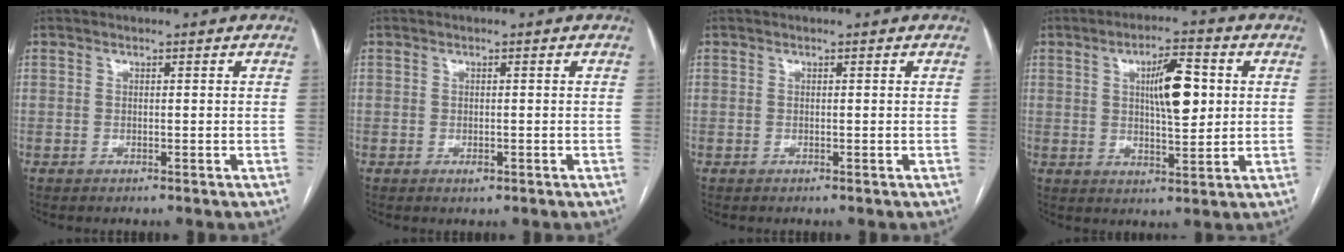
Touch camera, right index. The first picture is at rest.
{"total": 0.9, "force": [-0.5, 0.5, 0.6], "torque": [-0.009, 0.000, -0.003]}
{"total": 0.0}
{"total": 8.6, "force": [1.8, 2.2, 8.1], "torque": [-0.135, 0.009, 0.031]}